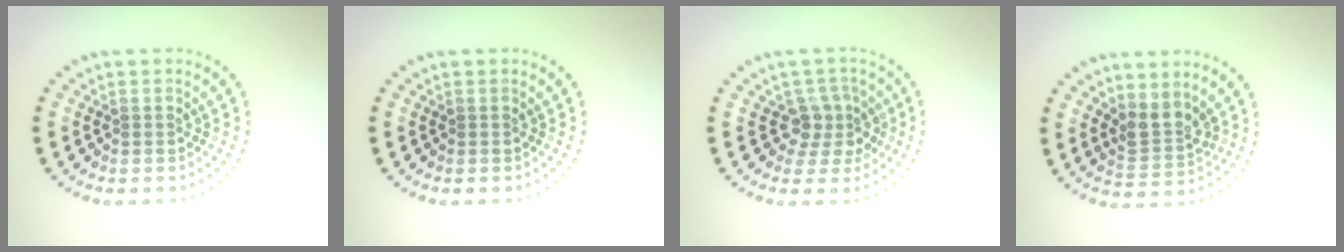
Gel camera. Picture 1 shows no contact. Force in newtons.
{"total": 0.0}
{"total": 2.9, "press": 2.3, "slide": 1.7}
{"total": 2.5, "press": 1.9, "slide": 1.6}